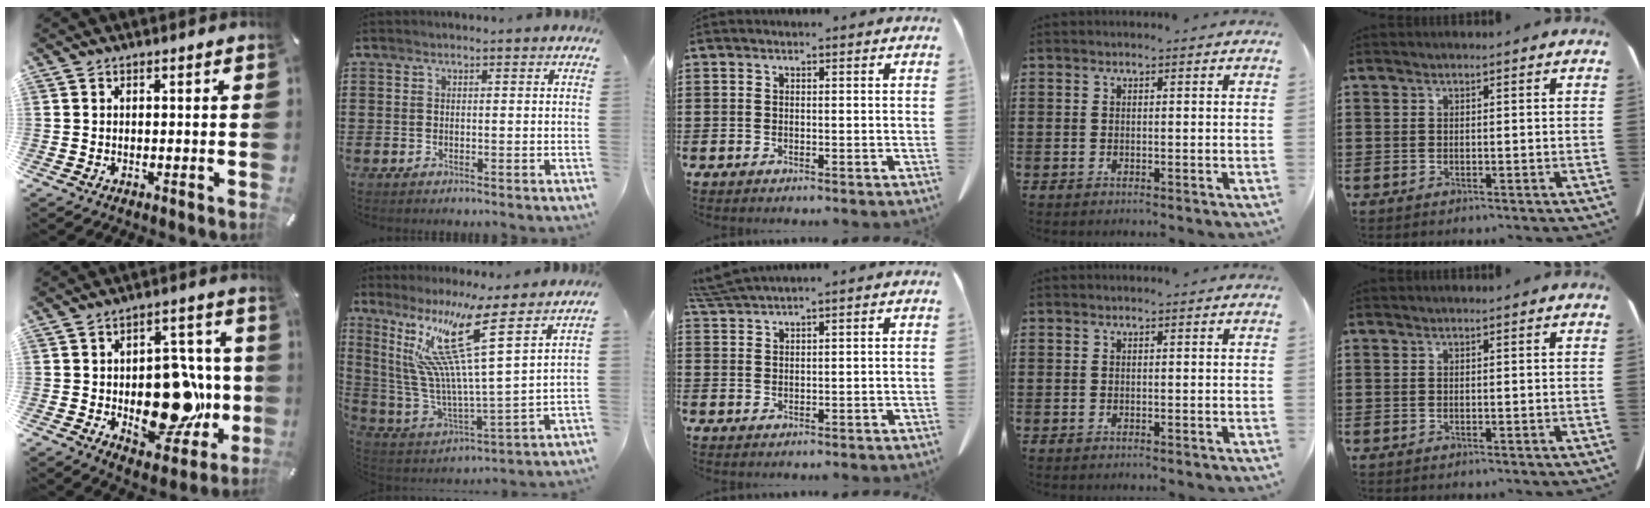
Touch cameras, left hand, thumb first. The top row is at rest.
{"thumb": {"total": 19.4, "force": [-2.7, 12.2, 14.8], "torque": [-0.197, -0.006, -0.036]}, "index": {"total": 13.4, "force": [8.8, 0.3, 10.1], "torque": [-0.232, -0.055, 0.139]}, "middle": {"total": 3.2, "force": [3.0, -0.3, 1.2], "torque": [-0.032, -0.003, 0.057]}}